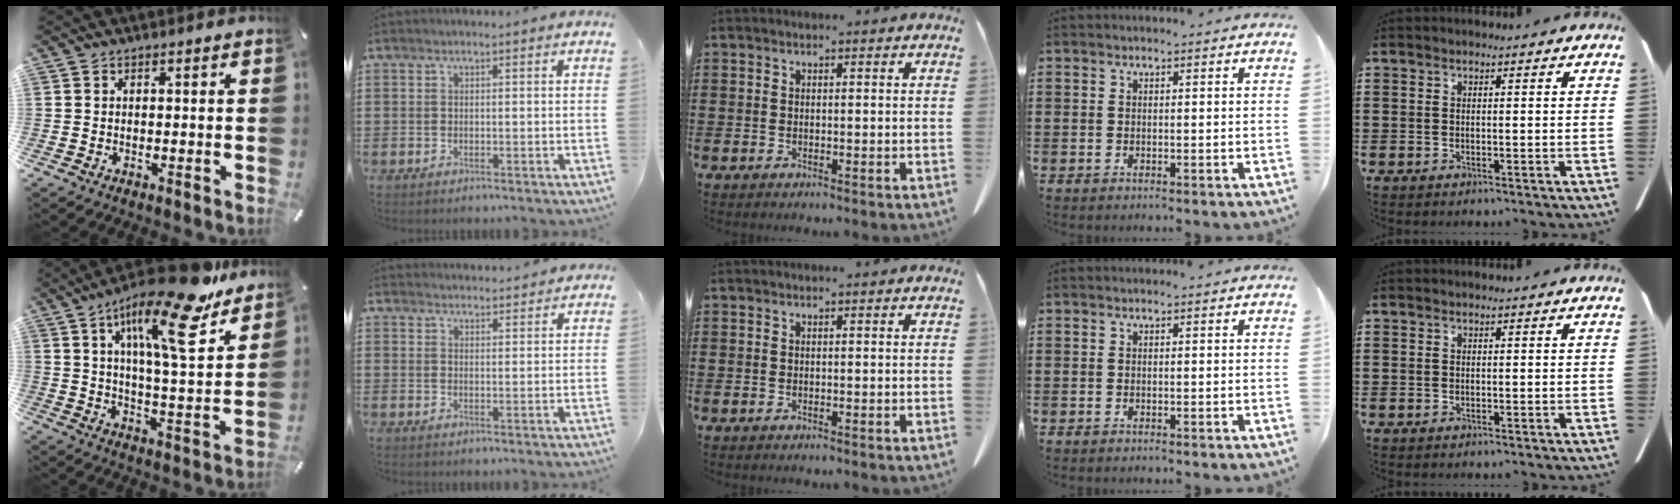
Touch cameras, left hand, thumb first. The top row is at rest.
{"thumb": {"total": 20.2, "force": [12.1, 6.2, 14.9], "torque": [-0.231, -0.069, 0.190]}, "index": {"total": 2.5, "force": [2.5, 0.0, -0.2], "torque": [-0.004, -0.006, 0.048]}}